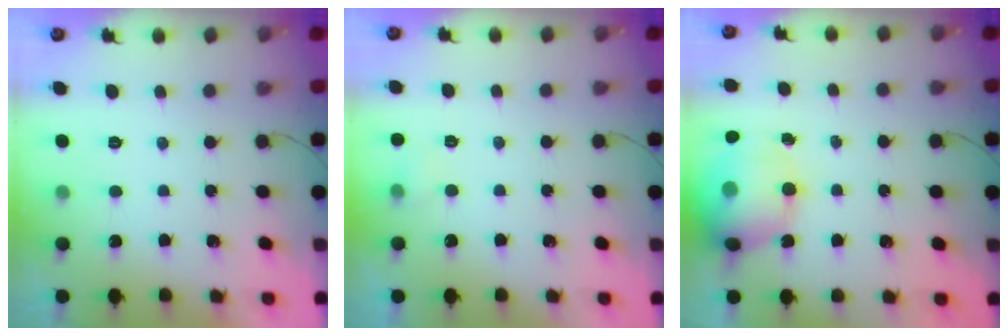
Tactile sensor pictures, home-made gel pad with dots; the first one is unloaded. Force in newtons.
{"total": 6.8, "press": 2.5, "slide": 6.3}
{"total": 17.5, "press": 17.2, "slide": 3.5}